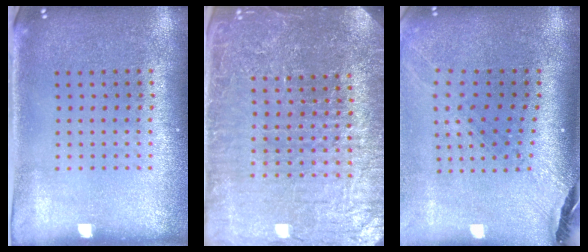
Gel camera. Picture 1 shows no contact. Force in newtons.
{"total": 5.0, "press": 4.6, "slide": 1.9}
{"total": 1.8, "press": 1.6, "slide": 0.9}